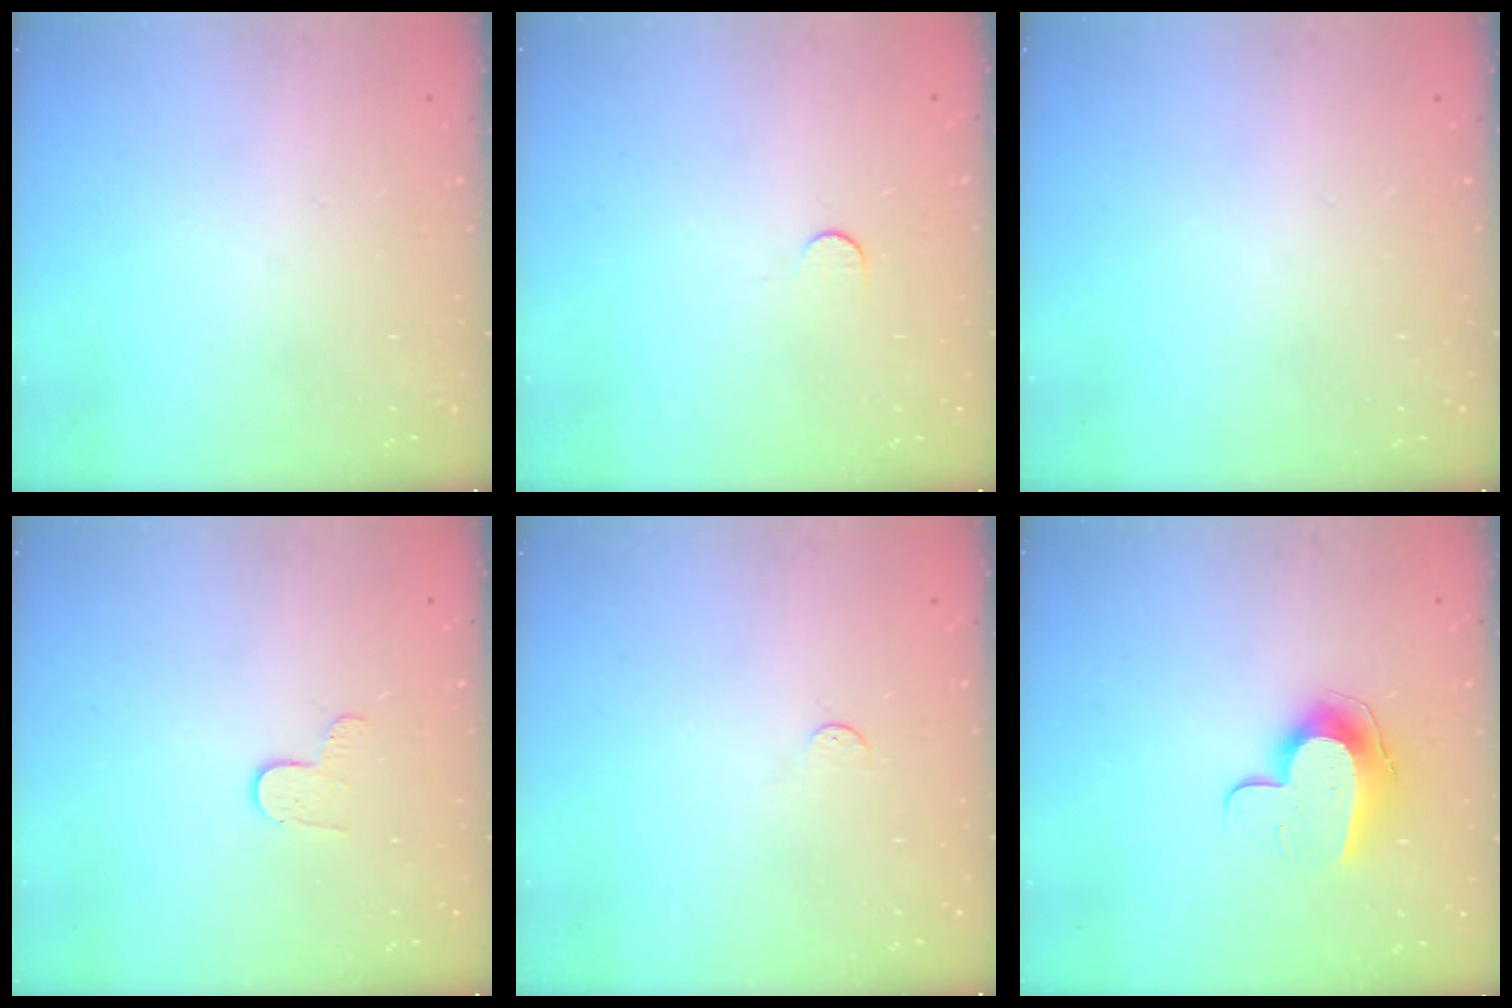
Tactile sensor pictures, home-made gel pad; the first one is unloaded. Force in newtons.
{"total": 3.7, "press": 3.7, "slide": 0.4}
{"total": 0.0}
{"total": 3.7, "press": 3.7, "slide": 0.3}
{"total": 2.9, "press": 2.9, "slide": 0.4}
{"total": 10.6, "press": 10.6, "slide": 0.5}